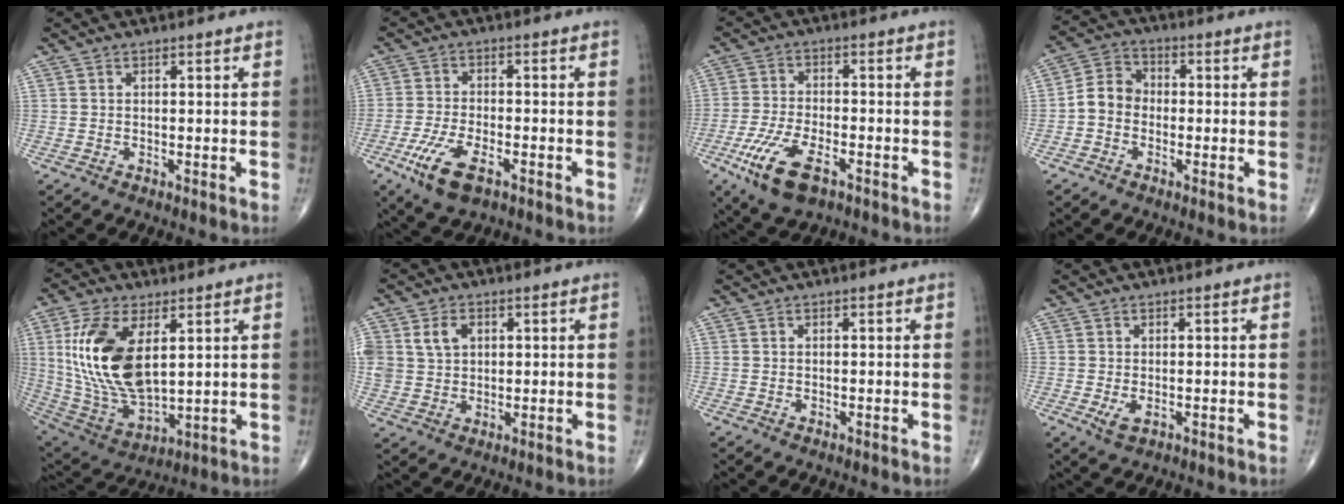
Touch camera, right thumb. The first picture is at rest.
{"total": 8.8, "force": [-4.5, 3.6, 6.6], "torque": [-0.142, 0.004, -0.080]}
{"total": 10.9, "force": [-5.5, 4.7, 8.1], "torque": [-0.168, 0.006, -0.099]}
{"total": 6.3, "force": [-1.4, 5.2, 3.3], "torque": [-0.042, 0.024, -0.041]}
{"total": 19.1, "force": [4.7, 9.7, 15.8], "torque": [-0.310, -0.026, 0.101]}
{"total": 6.9, "force": [2.3, 5.2, 3.8], "torque": [-0.061, -0.003, 0.049]}
{"total": 0.0}
{"total": 2.2, "force": [-0.5, 1.2, 1.7], "torque": [-0.030, -0.005, -0.005]}